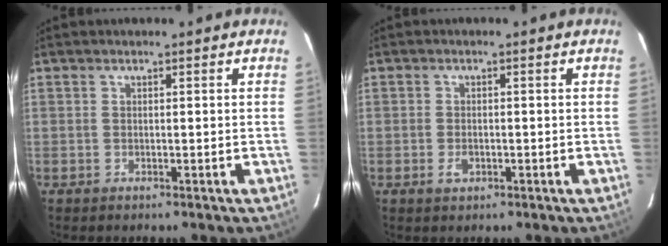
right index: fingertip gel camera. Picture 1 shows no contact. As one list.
[{"total": 2.2, "force": [-0.8, 1.4, 1.4], "torque": [-0.027, -0.001, -0.013]}]